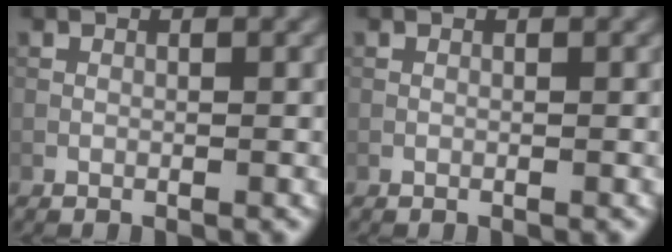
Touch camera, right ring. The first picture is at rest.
{"total": 0.0}